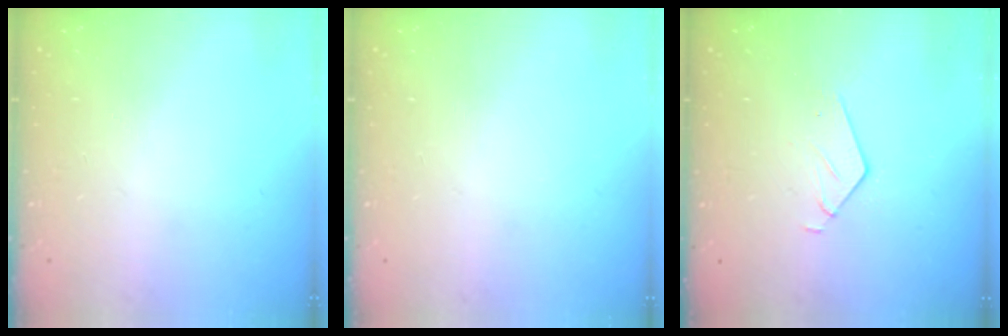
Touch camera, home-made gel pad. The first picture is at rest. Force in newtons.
{"total": 0.0}
{"total": 4.2, "press": 4.2, "slide": 0.3}